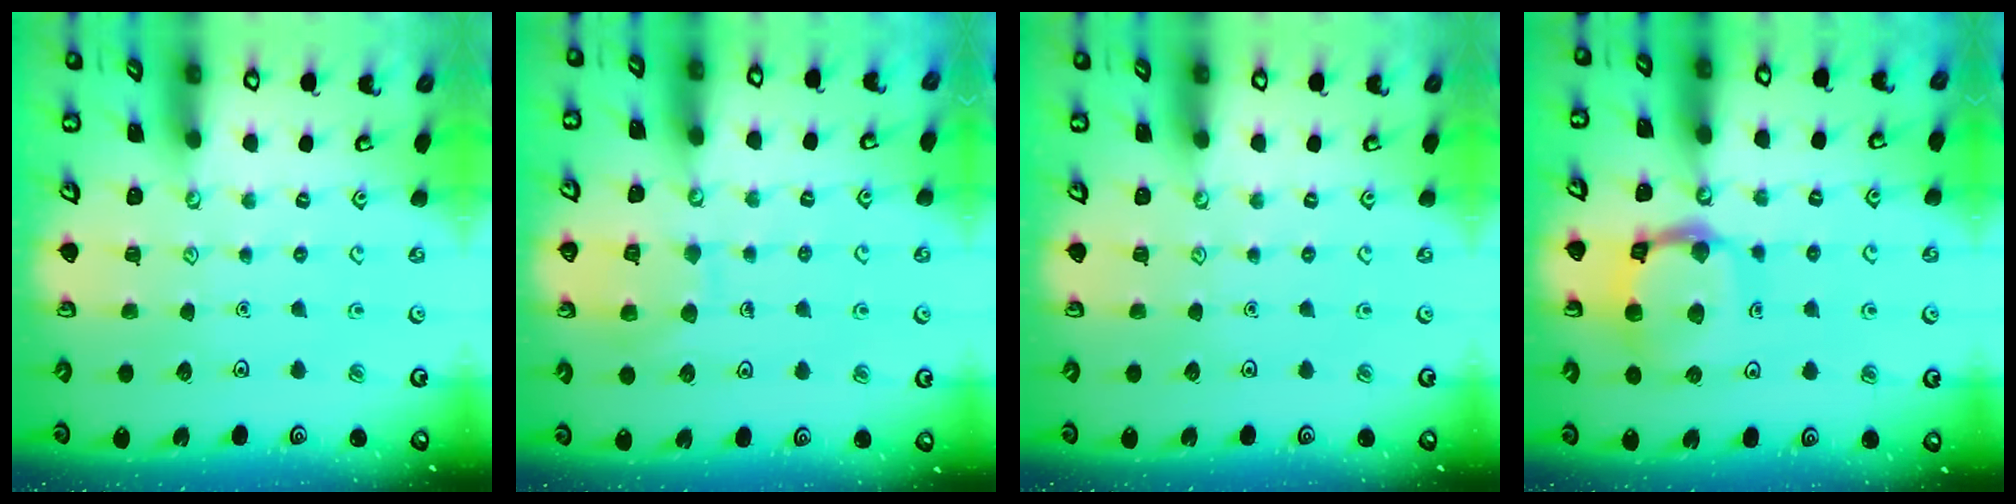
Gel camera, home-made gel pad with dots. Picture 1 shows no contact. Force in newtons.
{"total": 9.3, "press": 9.3, "slide": 0.8}
{"total": 0.0}
{"total": 14.1, "press": 14.1, "slide": 1.5}